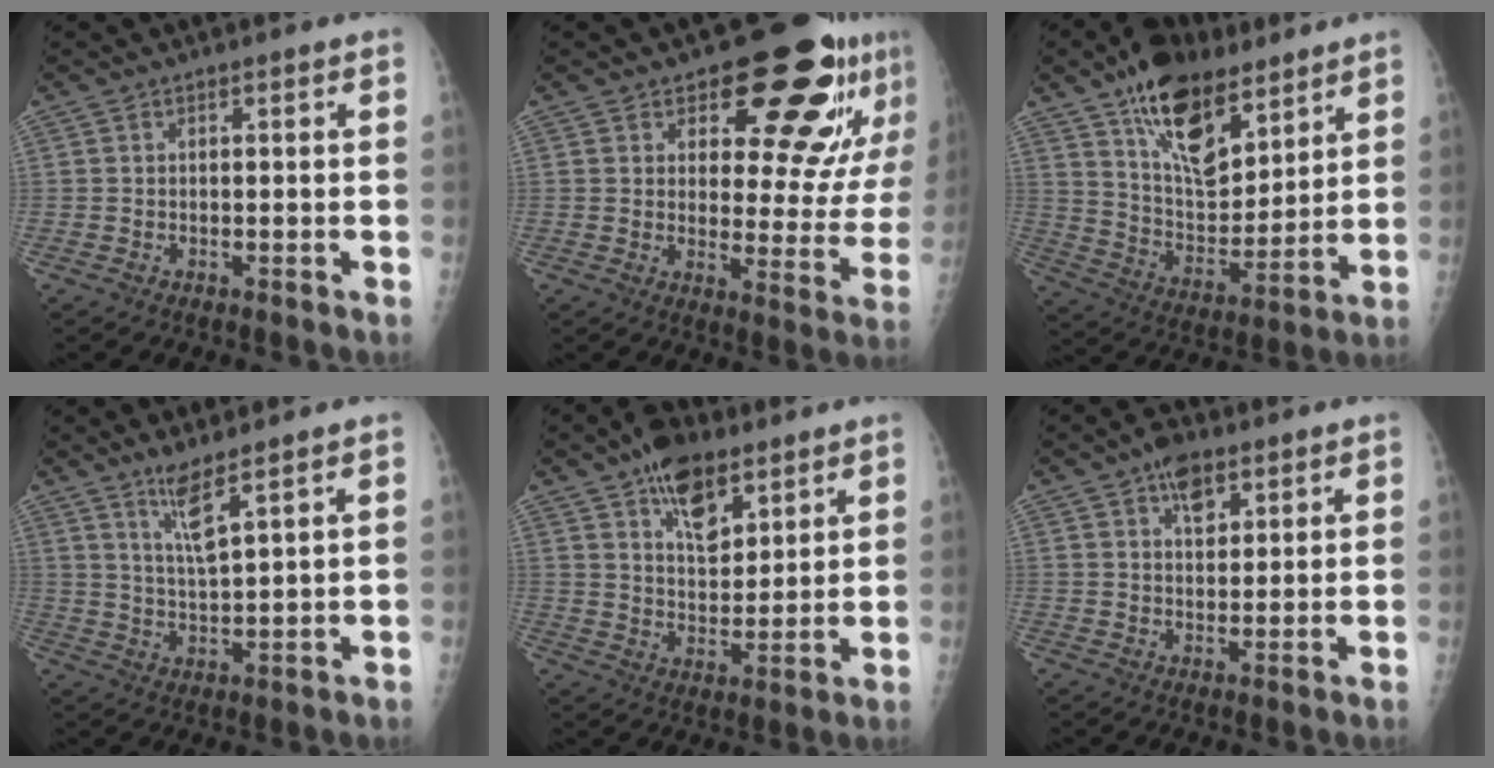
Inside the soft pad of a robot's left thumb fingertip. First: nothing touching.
{"total": 18.4, "force": [11.6, 8.0, 11.9], "torque": [-0.102, -0.071, 0.149]}
{"total": 18.8, "force": [11.9, 9.1, 11.3], "torque": [-0.145, -0.063, 0.213]}
{"total": 5.7, "force": [3.9, 0.3, 4.2], "torque": [-0.081, -0.035, 0.079]}
{"total": 12.1, "force": [7.3, 6.4, 7.4], "torque": [-0.089, -0.036, 0.123]}
{"total": 6.1, "force": [3.4, 3.5, 3.7], "torque": [-0.038, -0.013, 0.052]}